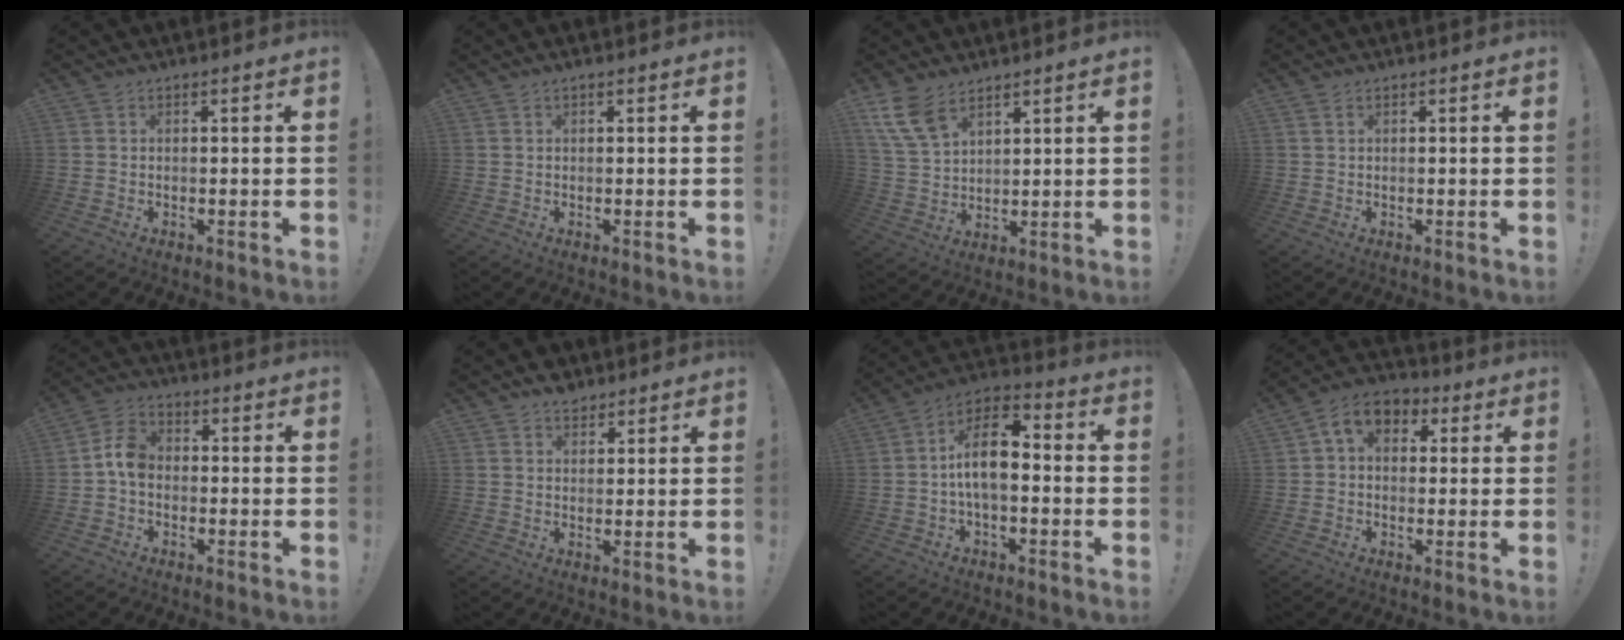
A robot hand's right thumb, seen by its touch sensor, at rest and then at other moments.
{"total": 0.0}
{"total": 9.9, "force": [6.6, 5.1, 5.3], "torque": [-0.110, -0.029, 0.130]}
{"total": 0.9, "force": [0.5, 0.3, 0.7], "torque": [-0.016, 0.001, 0.010]}
{"total": 7.0, "force": [-1.2, 4.9, 4.8], "torque": [-0.092, 0.019, -0.019]}
{"total": 4.0, "force": [3.0, 2.4, 0.8], "torque": [-0.007, -0.016, 0.055]}
{"total": 11.9, "force": [-0.6, 5.9, 10.4], "torque": [-0.190, 0.012, -0.012]}
{"total": 7.9, "force": [2.2, 5.6, 5.0], "torque": [-0.079, 0.005, 0.045]}